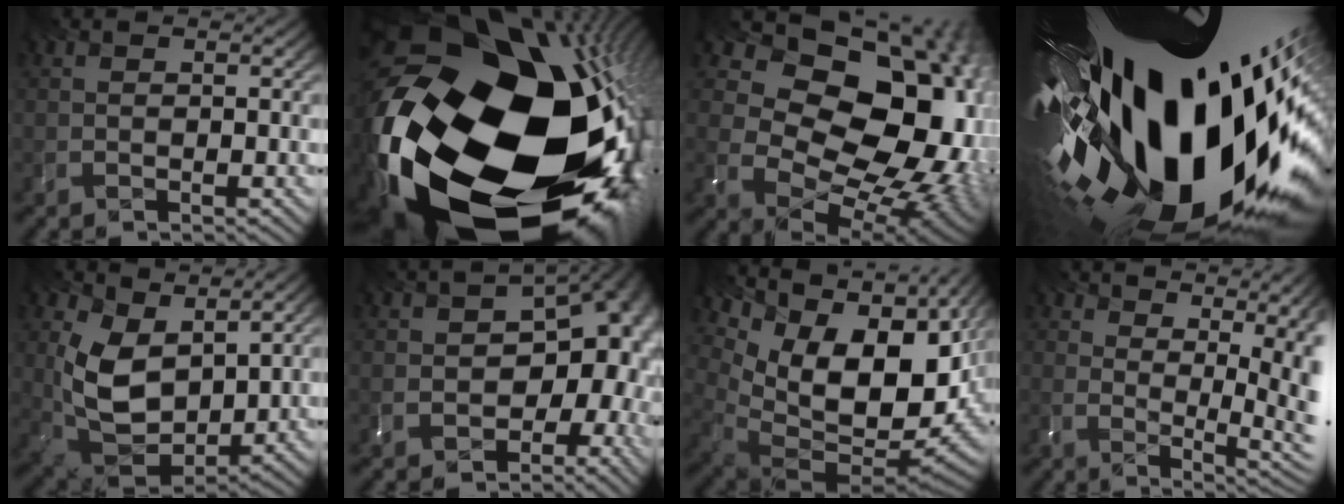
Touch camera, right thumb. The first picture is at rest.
{"total": 22.3, "force": [-6.8, 14.7, 15.2], "torque": [-0.315, -0.115, -0.059]}
{"total": 16.9, "force": [2.3, 13.0, 10.6], "torque": [-0.165, -0.015, 0.089]}
{"total": 20.5, "force": [-1.3, 10.3, 17.7], "torque": [-0.292, -0.059, -0.013]}
{"total": 9.2, "force": [3.1, 6.1, 6.2], "torque": [-0.161, -0.028, 0.094]}
{"total": 13.1, "force": [-3.0, 9.0, 9.1], "torque": [-0.113, -0.030, -0.023]}
{"total": 16.3, "force": [3.2, 10.6, 11.9], "torque": [-0.243, -0.032, 0.119]}
{"total": 8.6, "force": [3.9, 3.7, 6.7], "torque": [-0.125, 0.005, 0.081]}